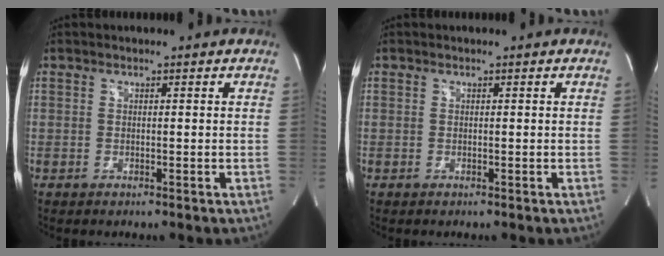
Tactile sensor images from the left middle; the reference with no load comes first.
{"total": 0.0}